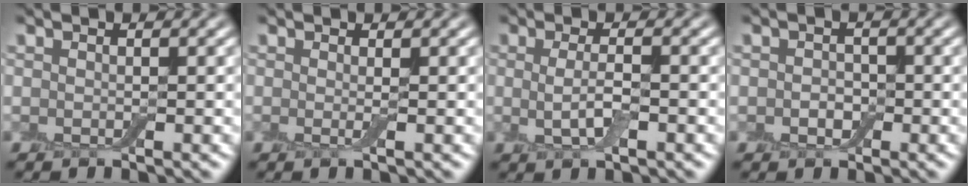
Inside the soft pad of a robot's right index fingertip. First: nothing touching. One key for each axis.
{"total": 0.8, "fx": 0.0, "fy": 0.0, "fz": 0.8, "tx": -0.017, "ty": -0.007, "tz": -0.003}
{"total": 2.7, "fx": -0.2, "fy": 0.7, "fz": 2.6, "tx": -0.054, "ty": -0.009, "tz": -0.005}
{"total": 1.3, "fx": -0.3, "fy": 1.1, "fz": 0.7, "tx": -0.012, "ty": -0.002, "tz": -0.010}